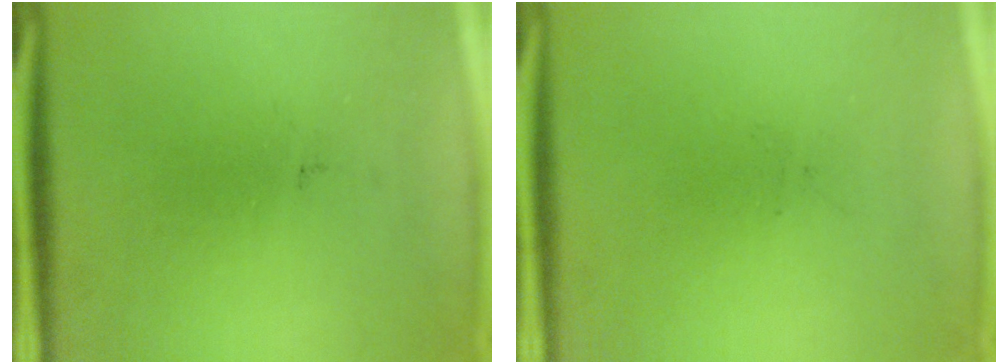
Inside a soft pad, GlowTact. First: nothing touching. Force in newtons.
{"total": 0.0}